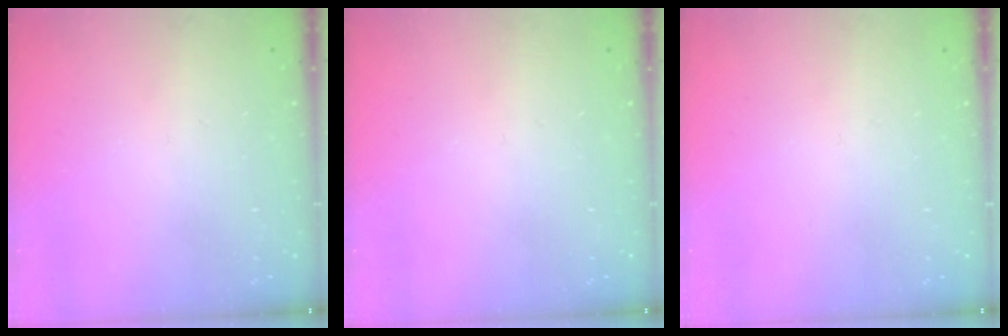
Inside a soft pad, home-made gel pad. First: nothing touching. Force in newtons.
{"total": 0.0}
{"total": 0.0}